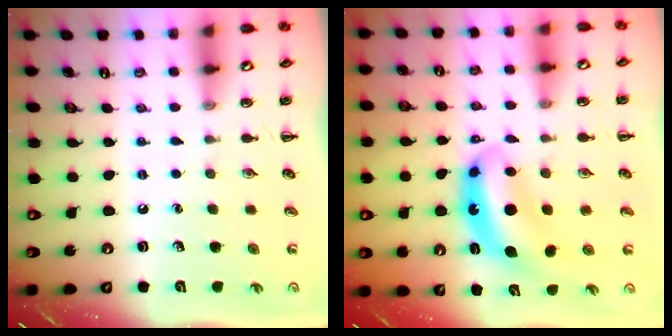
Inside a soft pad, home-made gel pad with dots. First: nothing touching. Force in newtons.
{"total": 8.8, "press": 8.5, "slide": 2.1}